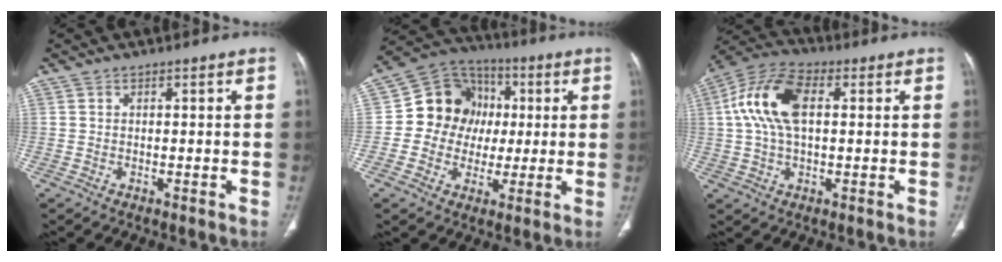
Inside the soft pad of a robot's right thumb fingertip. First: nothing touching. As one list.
[{"total": 13.4, "force": [0.7, 12.1, 5.8], "torque": [-0.051, 0.024, 0.005]}, {"total": 12.7, "force": [2.2, 6.8, 10.4], "torque": [-0.219, 0.026, 0.037]}]